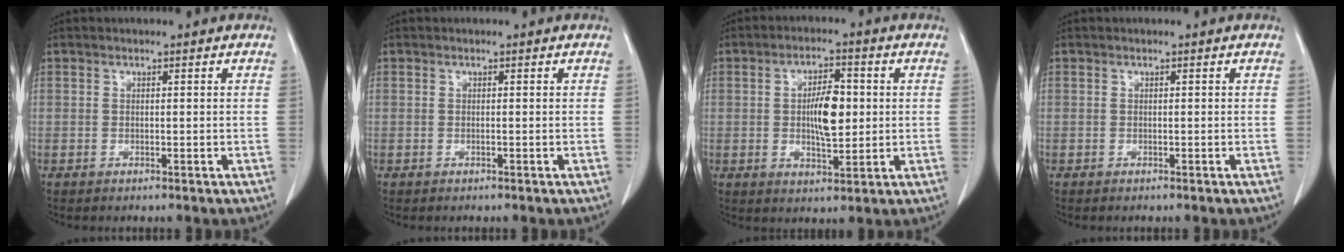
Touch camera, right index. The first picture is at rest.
{"total": 0.0}
{"total": 7.1, "force": [0.4, 2.5, 6.7], "torque": [-0.118, 0.005, 0.007]}
{"total": 0.0}